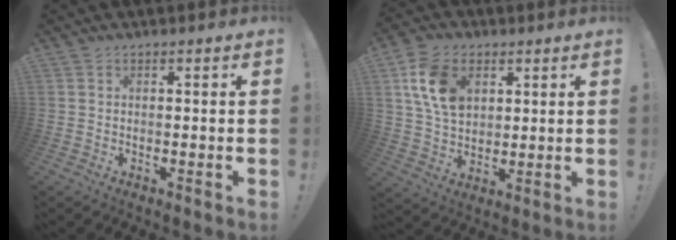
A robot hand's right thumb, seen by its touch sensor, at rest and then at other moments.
{"total": 13.6, "force": [4.8, 9.6, 8.4], "torque": [-0.151, -0.001, 0.094]}